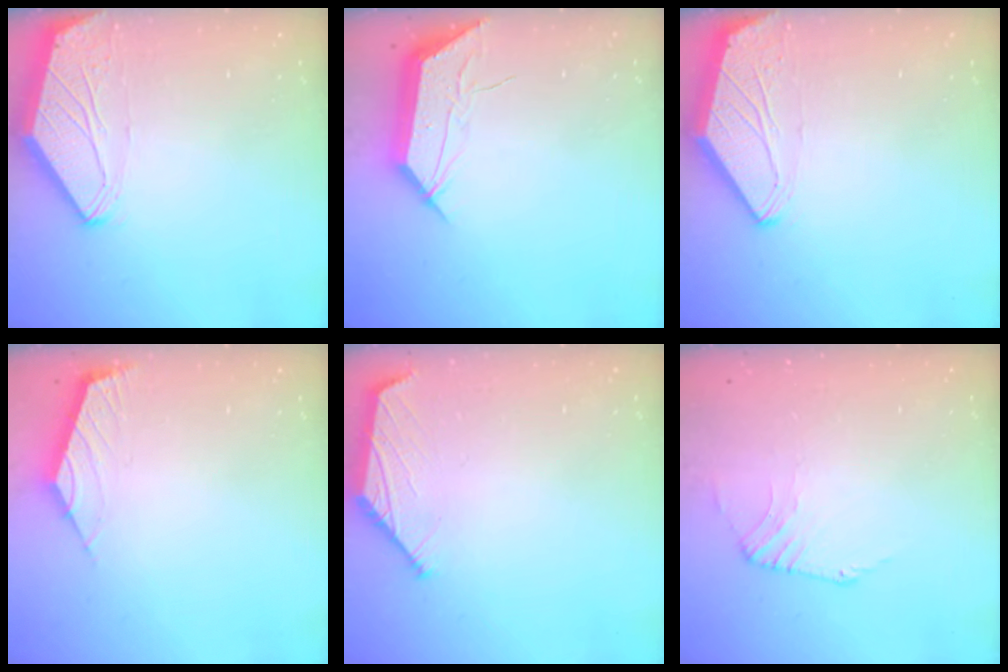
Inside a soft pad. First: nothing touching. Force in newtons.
{"total": 9.9, "press": 9.8, "slide": 1.1}
{"total": 0.0}
{"total": 2.6, "press": 2.5, "slide": 0.6}
{"total": 0.0}
{"total": 2.4, "press": 2.4, "slide": 0.5}